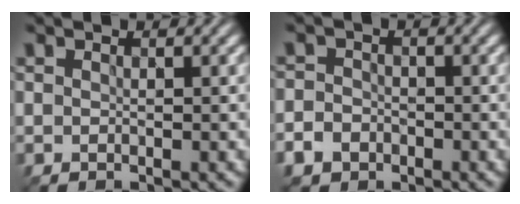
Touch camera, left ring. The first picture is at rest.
{"total": 4.0, "force": [-2.2, 3.1, 1.1], "torque": [-0.006, -0.008, -0.049]}